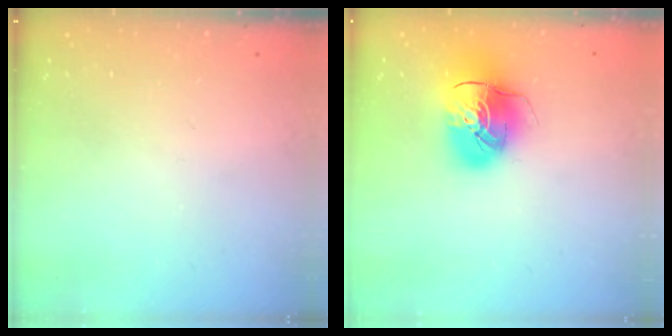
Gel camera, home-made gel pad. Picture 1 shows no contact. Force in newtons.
{"total": 13.4, "press": 13.3, "slide": 2.0}